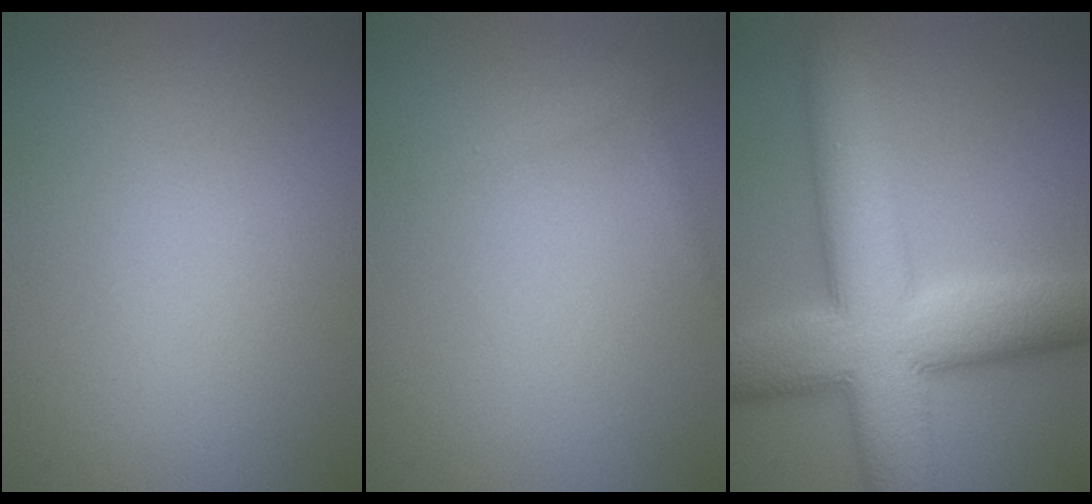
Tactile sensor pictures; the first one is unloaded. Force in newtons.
{"total": 0.7, "press": 0.7, "slide": 0.1}
{"total": 11.9, "press": 11.9, "slide": 0.5}